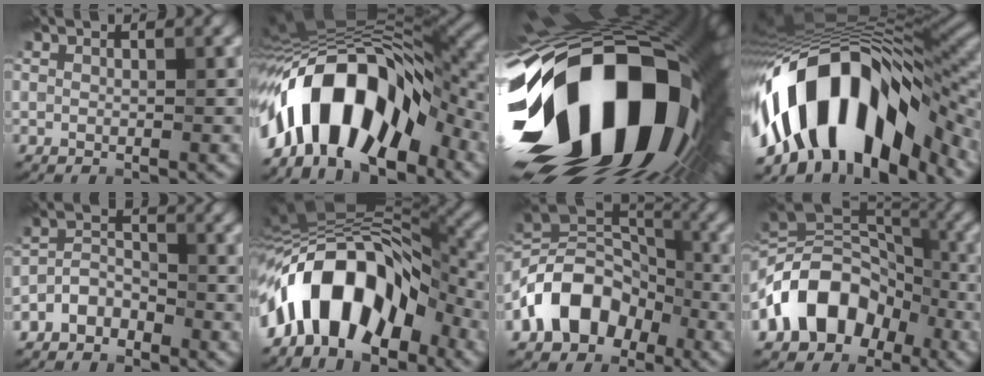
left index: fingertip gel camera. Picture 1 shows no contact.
{"total": 13.7, "force": [-6.2, 5.8, 10.8], "torque": [-0.171, 0.022, -0.108]}
{"total": 21.7, "force": [-6.5, 11.6, 17.1], "torque": [-0.301, -0.059, -0.102]}
{"total": 15.4, "force": [-5.3, 6.8, 12.7], "torque": [-0.207, 0.022, -0.097]}
{"total": 2.8, "force": [-2.3, 1.4, 0.7], "torque": [0.007, 0.015, -0.052]}
{"total": 12.5, "force": [-5.9, 5.9, 9.2], "torque": [-0.145, 0.022, -0.107]}
{"total": 9.3, "force": [-4.8, 6.2, 5.1], "torque": [-0.073, 0.011, -0.102]}
{"total": 10.4, "force": [-5.2, 7.0, 5.6], "torque": [-0.080, 0.021, -0.116]}